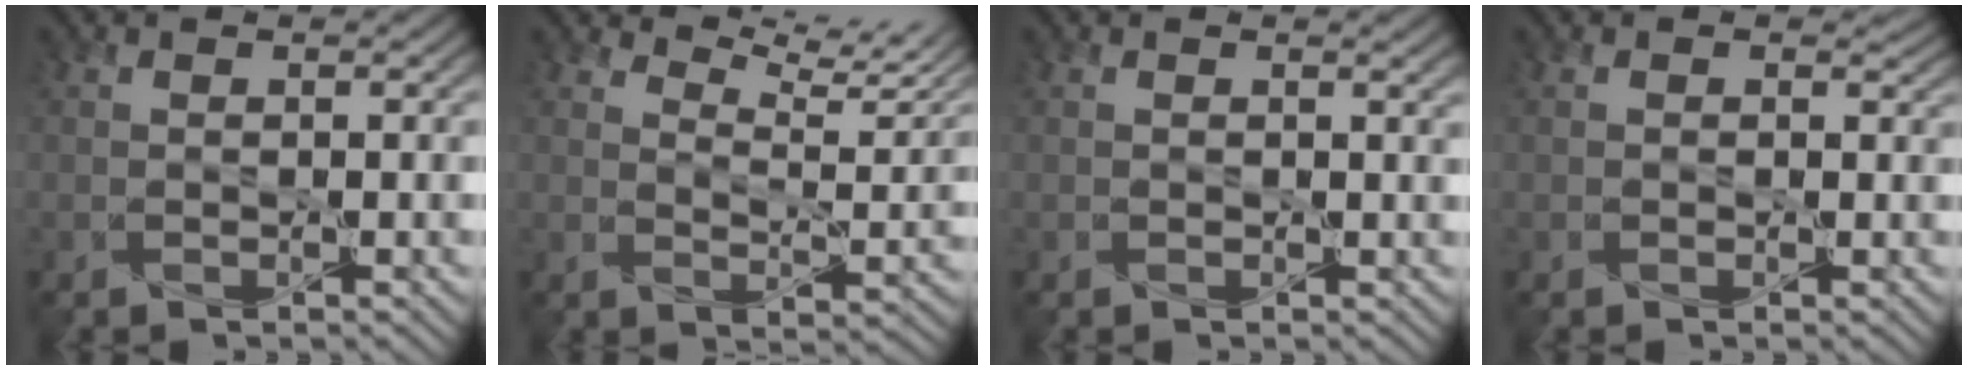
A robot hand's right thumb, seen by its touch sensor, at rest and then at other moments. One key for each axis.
{"total": 7.1, "fx": 6.0, "fy": 1.7, "fz": 3.5, "tx": -0.081, "ty": 0.003, "tz": 0.094}
{"total": 0.5, "fx": 0.4, "fy": 0.0, "fz": 0.3, "tx": -0.004, "ty": -0.001, "tz": 0.009}
{"total": 0.8, "fx": 0.4, "fy": 0.7, "fz": 0.2, "tx": -0.006, "ty": -0.005, "tz": 0.005}